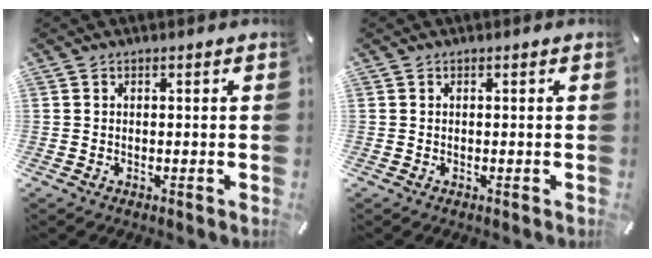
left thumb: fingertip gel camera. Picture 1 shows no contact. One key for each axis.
{"total": 0.0}